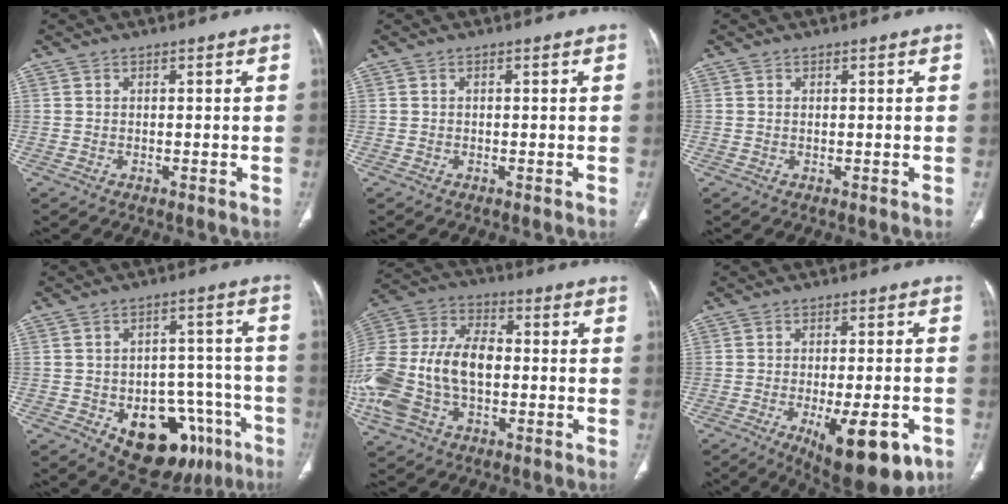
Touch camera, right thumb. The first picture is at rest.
{"total": 0.0}
{"total": 0.0}
{"total": 18.0, "force": [-8.2, 10.9, 11.7], "torque": [-0.116, 0.047, -0.100]}
{"total": 22.2, "force": [-2.8, 14.1, 16.9], "torque": [-0.397, 0.023, -0.048]}
{"total": 15.7, "force": [-6.6, 5.8, 12.9], "torque": [-0.145, 0.006, -0.078]}